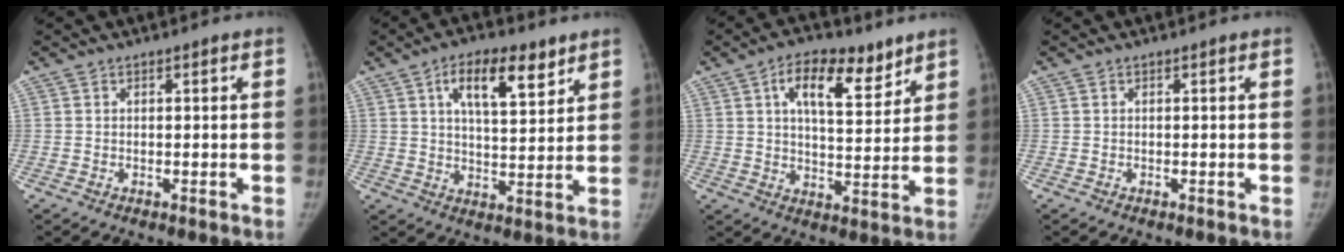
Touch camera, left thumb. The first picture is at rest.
{"total": 11.4, "force": [6.0, 4.7, 8.4], "torque": [-0.116, -0.026, 0.098]}
{"total": 12.3, "force": [6.7, 5.8, 8.5], "torque": [-0.108, -0.027, 0.109]}
{"total": 0.0}